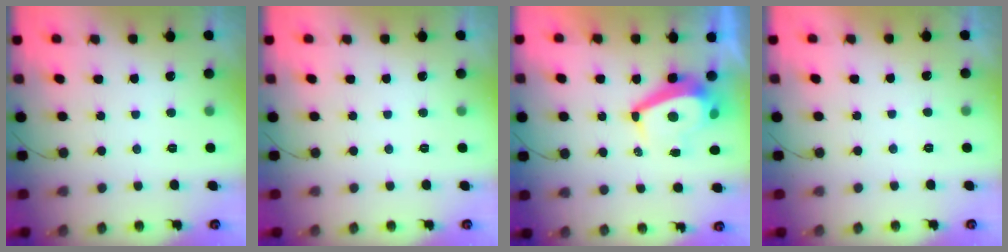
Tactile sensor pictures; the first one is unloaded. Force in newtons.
{"total": 0.0}
{"total": 8.9, "press": 8.9, "slide": 1.0}
{"total": 0.8, "press": 0.7, "slide": 0.4}